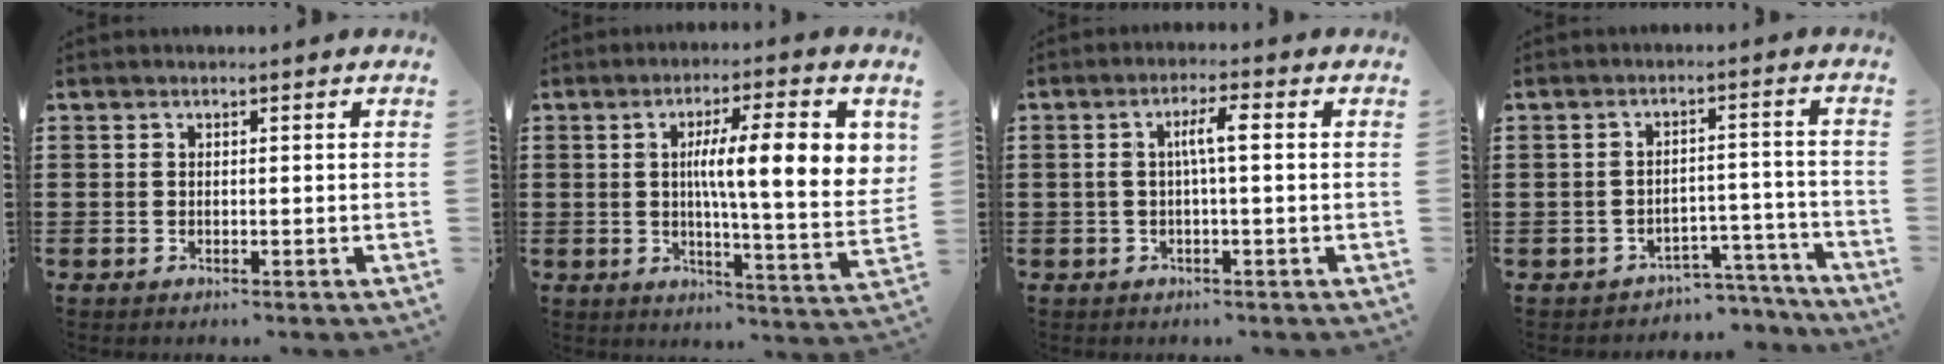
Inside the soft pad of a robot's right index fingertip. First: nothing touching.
{"total": 12.4, "force": [3.0, 2.1, 11.9], "torque": [-0.197, -0.001, 0.041]}
{"total": 3.9, "force": [0.1, 0.6, 3.9], "torque": [-0.074, 0.007, -0.003]}
{"total": 3.7, "force": [-3.5, 1.1, 0.7], "torque": [-0.016, 0.010, -0.072]}